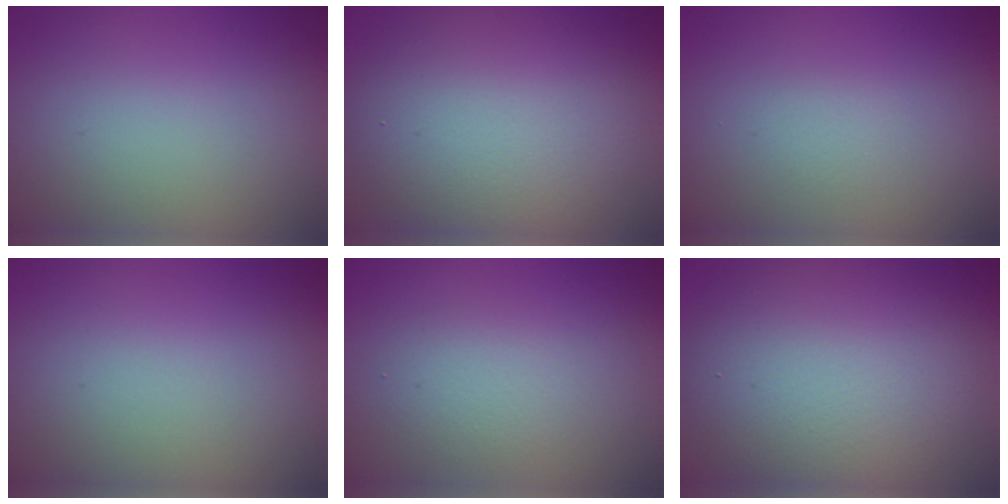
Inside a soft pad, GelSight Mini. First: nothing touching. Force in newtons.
{"total": 9.6, "press": 9.6, "slide": 0.5}
{"total": 0.7, "press": 0.7, "slide": 0.1}
{"total": 0.0}
{"total": 2.4, "press": 2.4, "slide": 0.2}
{"total": 9.7, "press": 9.6, "slide": 0.7}